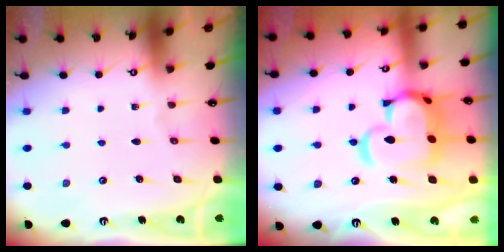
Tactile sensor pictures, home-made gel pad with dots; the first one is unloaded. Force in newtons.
{"total": 12.7, "press": 12.6, "slide": 1.9}